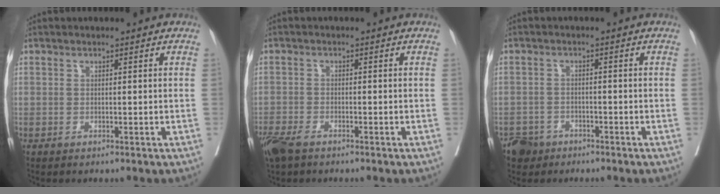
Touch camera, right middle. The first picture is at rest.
{"total": 5.2, "force": [-3.9, 1.9, 2.9], "torque": [-0.059, -0.011, -0.073]}
{"total": 3.6, "force": [-2.5, 2.5, 0.0], "torque": [0.001, 0.007, -0.045]}